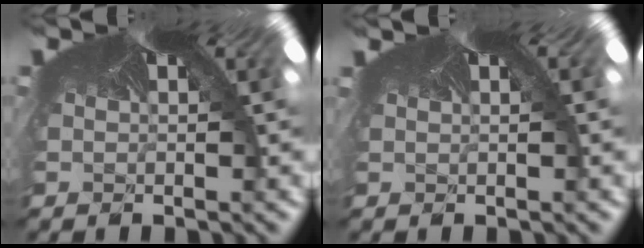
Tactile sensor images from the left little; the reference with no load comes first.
{"total": 0.6, "force": [0.1, -0.1, -0.6], "torque": [0.010, 0.002, 0.003]}